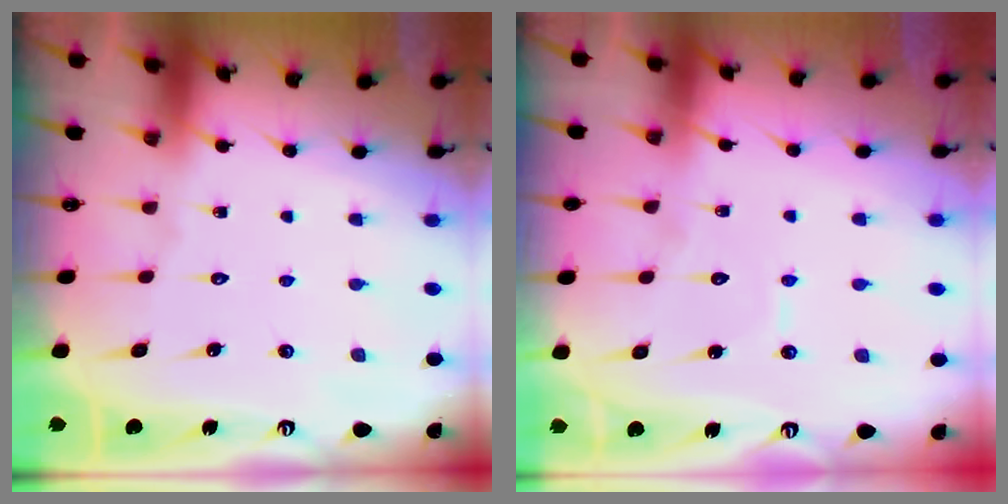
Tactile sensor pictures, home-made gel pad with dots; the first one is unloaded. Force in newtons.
{"total": 4.6, "press": 4.6, "slide": 0.3}